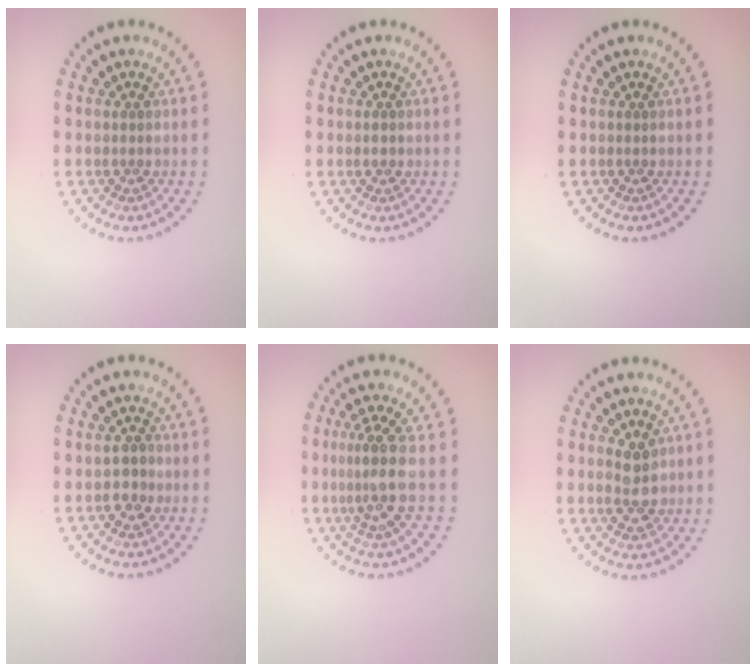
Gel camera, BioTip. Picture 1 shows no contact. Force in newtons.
{"total": 1.0, "press": 1.0, "slide": 0.1}
{"total": 0.0}
{"total": 1.8, "press": 1.8, "slide": 0.4}
{"total": 3.3, "press": 2.5, "slide": 2.1}
{"total": 2.5, "press": 2.4, "slide": 0.6}